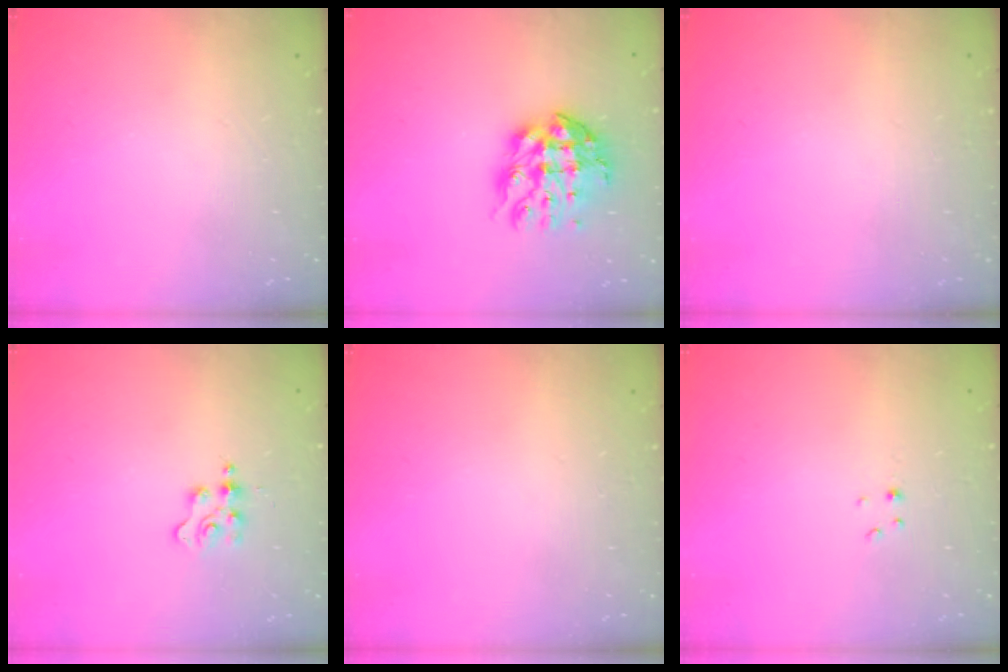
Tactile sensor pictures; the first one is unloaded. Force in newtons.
{"total": 12.7, "press": 12.6, "slide": 1.2}
{"total": 0.0}
{"total": 2.1, "press": 2.1, "slide": 0.4}
{"total": 0.0}
{"total": 1.1, "press": 1.1, "slide": 0.2}